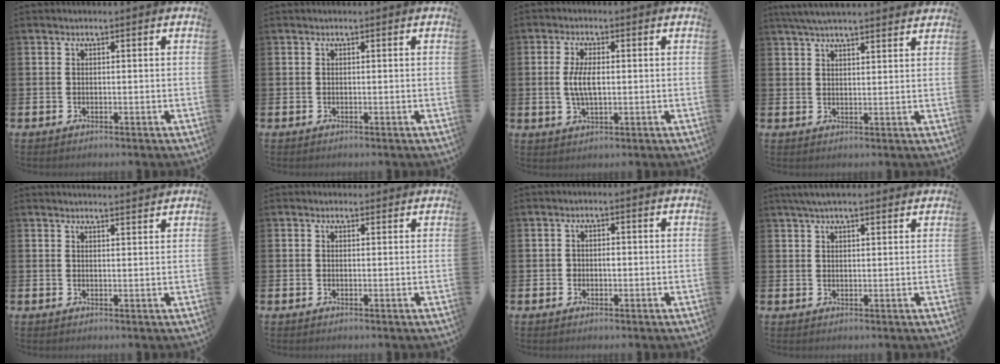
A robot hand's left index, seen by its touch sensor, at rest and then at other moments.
{"total": 0.0}
{"total": 4.7, "force": [0.4, 2.0, 4.2], "torque": [-0.086, 0.004, 0.001]}
{"total": 4.8, "force": [4.6, 0.4, 1.6], "torque": [-0.045, -0.009, 0.086]}
{"total": 2.2, "force": [2.2, -0.2, -0.1], "torque": [0.014, -0.018, 0.037]}
{"total": 0.8, "force": [0.6, 0.4, 0.2], "torque": [0.008, 0.000, 0.009]}
{"total": 1.2, "force": [-0.1, 1.0, 0.7], "torque": [-0.003, 0.002, -0.007]}
{"total": 3.7, "force": [3.1, 0.8, 1.9], "torque": [-0.039, 0.000, 0.056]}